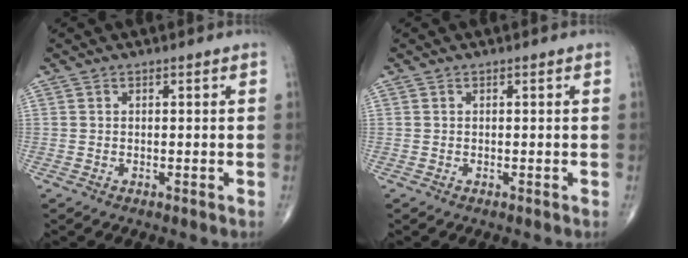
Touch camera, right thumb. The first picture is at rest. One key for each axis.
{"total": 0.0}